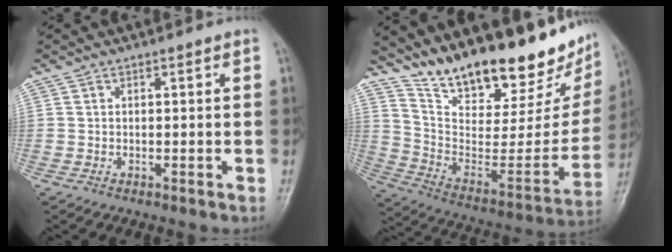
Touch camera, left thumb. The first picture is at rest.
{"total": 29.4, "force": [22.0, 9.6, 16.9], "torque": [-0.236, -0.094, 0.340]}